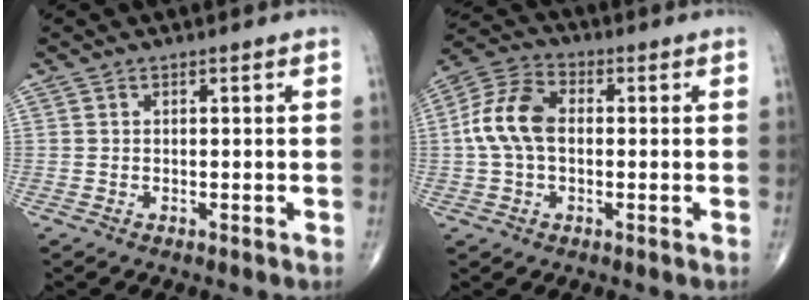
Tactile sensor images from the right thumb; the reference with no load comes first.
{"total": 10.0, "force": [0.2, 6.4, 7.6], "torque": [-0.156, 0.029, -0.006]}